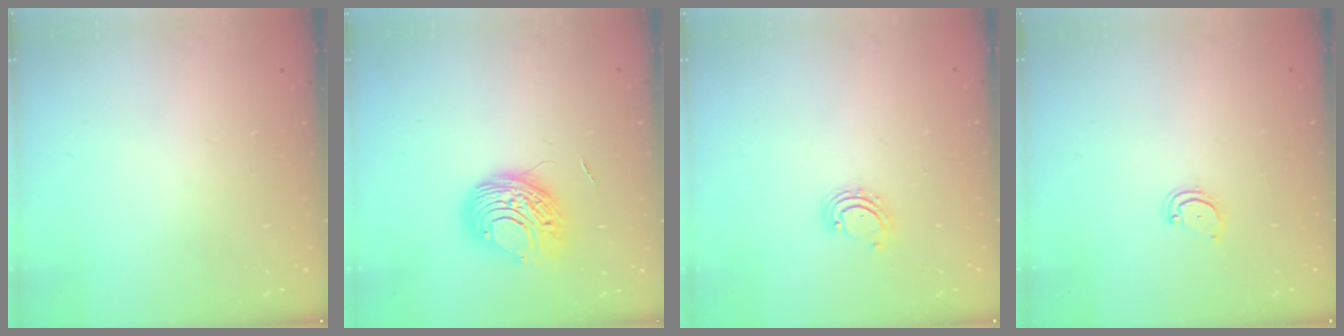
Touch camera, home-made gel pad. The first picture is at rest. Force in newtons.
{"total": 9.4, "press": 9.4, "slide": 0.8}
{"total": 3.3, "press": 3.3, "slide": 0.3}
{"total": 3.2, "press": 3.2, "slide": 0.3}